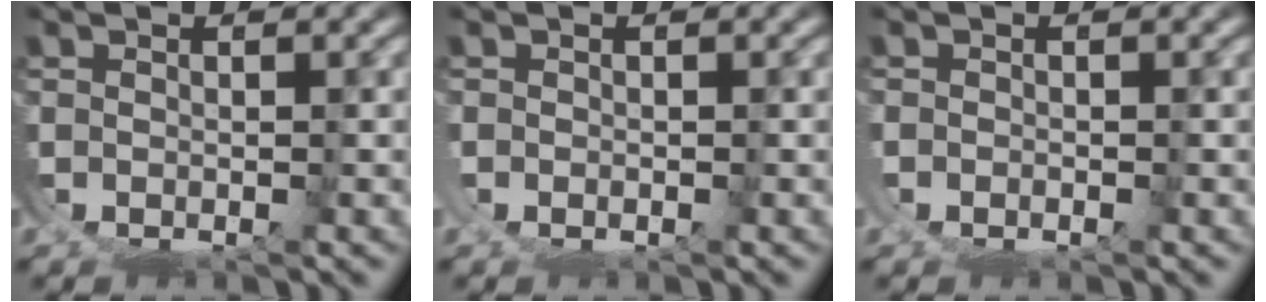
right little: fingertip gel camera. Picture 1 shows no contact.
{"total": 0.6, "force": [0.3, -0.2, -0.5], "torque": [0.009, -0.002, 0.004]}
{"total": 0.6, "force": [-0.2, 0.3, -0.4], "torque": [0.008, -0.004, -0.005]}